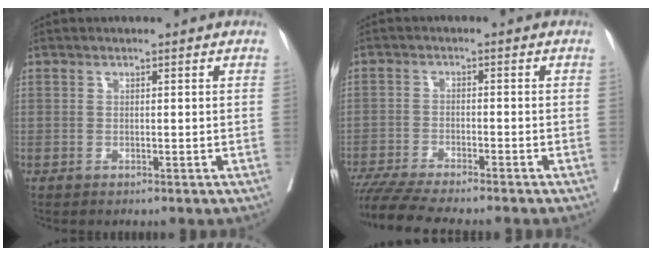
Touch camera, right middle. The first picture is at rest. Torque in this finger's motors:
{"motor_torque": [0.40, -0.43, 0.17, 0.07]}